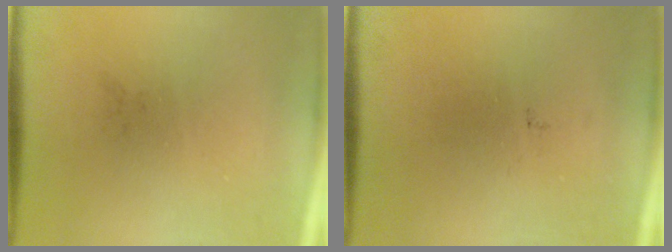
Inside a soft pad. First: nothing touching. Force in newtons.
{"total": 0.0}